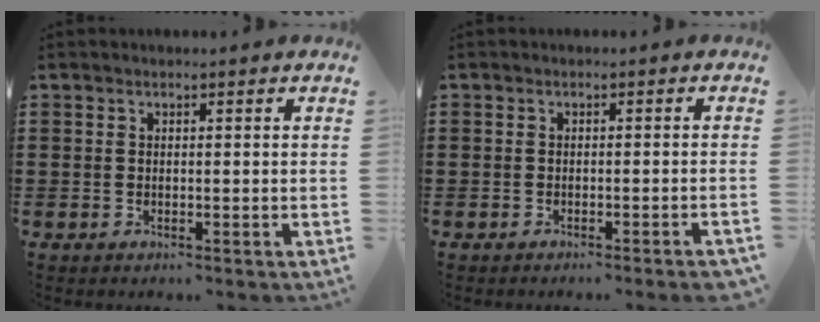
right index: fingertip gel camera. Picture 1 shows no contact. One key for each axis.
{"total": 1.3, "fx": -1.1, "fy": -0.1, "fz": 0.7, "tx": -0.013, "ty": -0.003, "tz": -0.019}